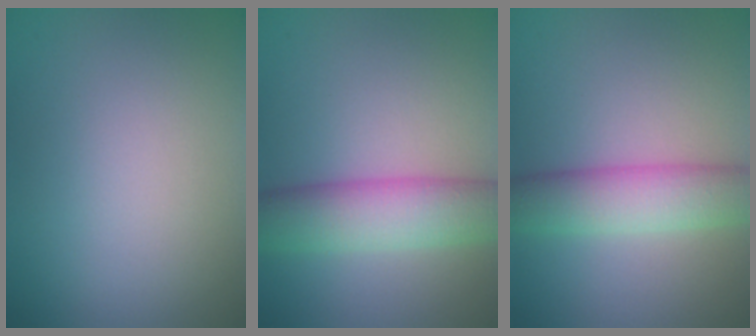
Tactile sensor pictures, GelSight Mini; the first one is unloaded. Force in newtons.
{"total": 6.0, "press": 6.0, "slide": 0.2}
{"total": 5.0, "press": 5.0, "slide": 0.2}